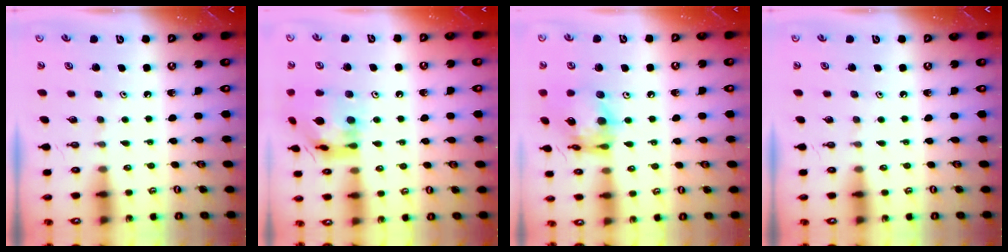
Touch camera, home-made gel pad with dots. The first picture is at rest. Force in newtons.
{"total": 15.4, "press": 15.3, "slide": 1.8}
{"total": 15.0, "press": 15.0, "slide": 1.4}
{"total": 0.0}